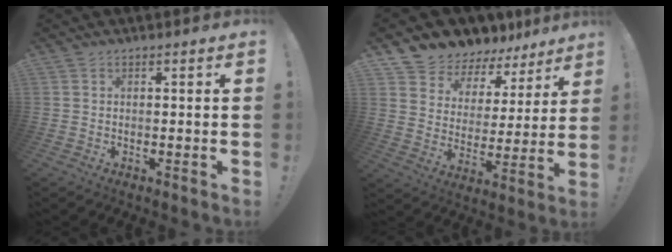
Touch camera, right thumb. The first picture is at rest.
{"total": 7.9, "force": [6.7, 4.1, 0.5], "torque": [-0.027, -0.068, 0.126]}